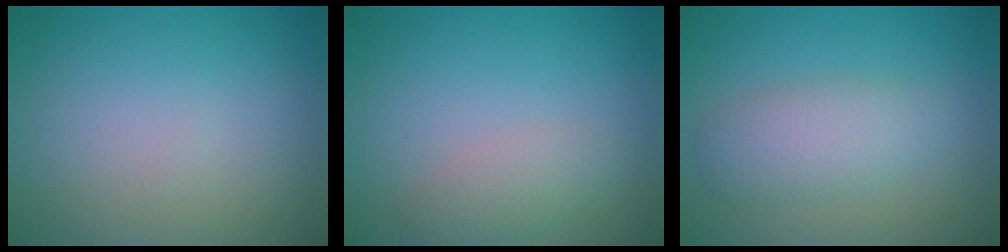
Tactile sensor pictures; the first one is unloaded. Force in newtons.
{"total": 2.0, "press": 2.0, "slide": 0.0}
{"total": 2.2, "press": 2.2, "slide": 0.2}